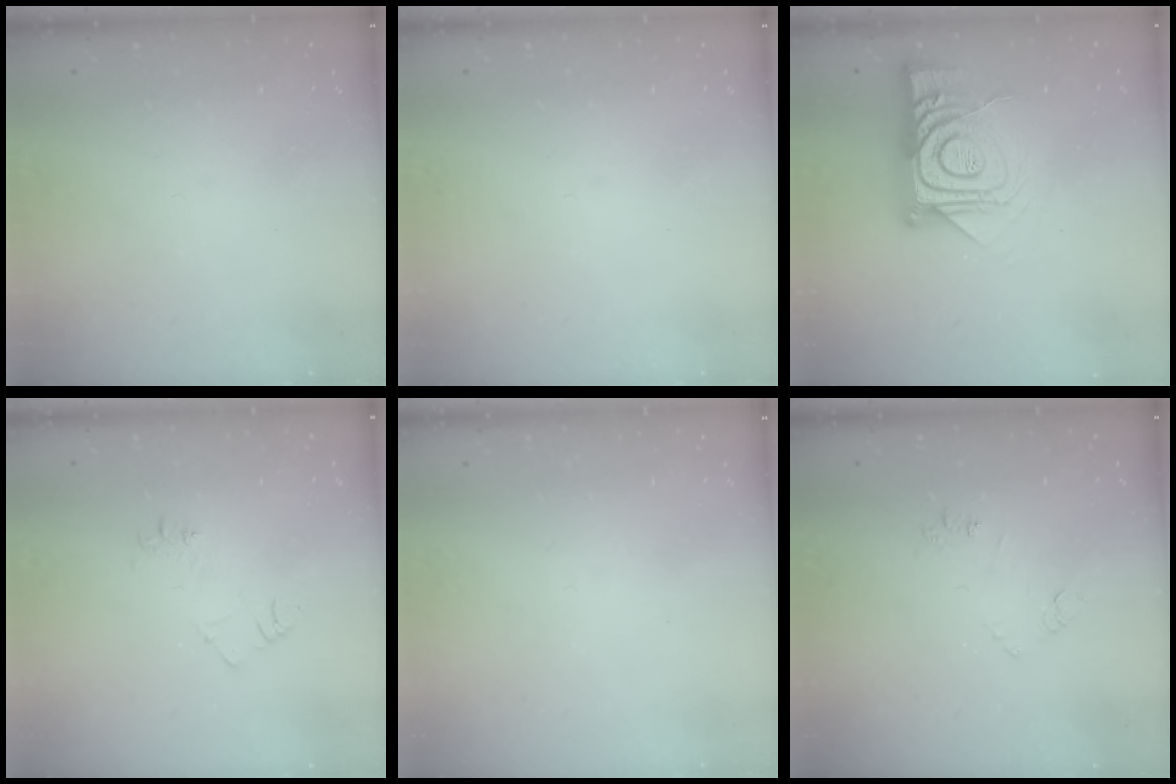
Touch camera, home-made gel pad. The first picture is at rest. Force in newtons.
{"total": 0.0}
{"total": 16.1, "press": 16.1, "slide": 1.3}
{"total": 6.7, "press": 6.7, "slide": 0.8}
{"total": 1.7, "press": 1.6, "slide": 0.1}
{"total": 7.9, "press": 7.9, "slide": 0.6}